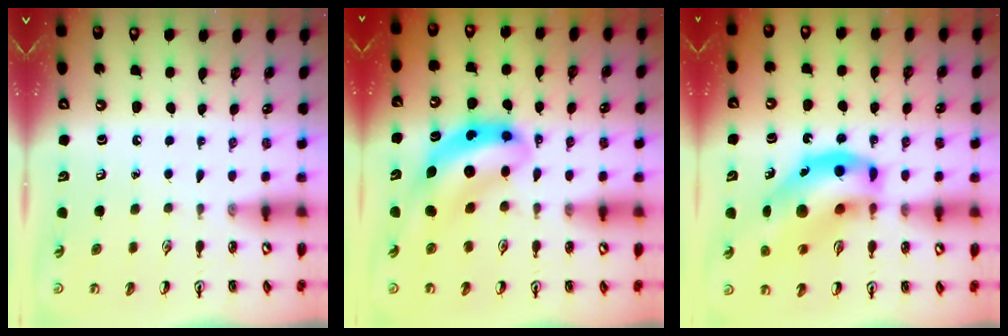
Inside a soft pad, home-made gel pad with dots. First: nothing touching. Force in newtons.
{"total": 10.0, "press": 9.5, "slide": 2.9}
{"total": 18.2, "press": 17.8, "slide": 3.7}